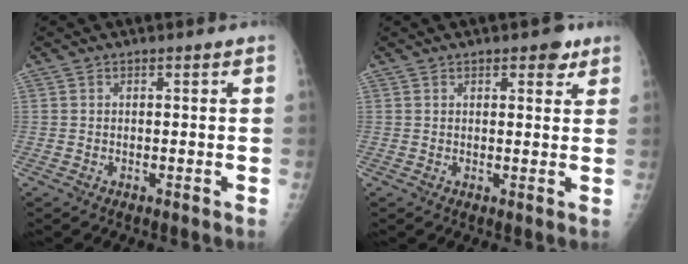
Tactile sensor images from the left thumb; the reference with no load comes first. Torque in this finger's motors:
{"motor_torque": [-0.15, -0.05, -0.15, -0.06, 0.00]}